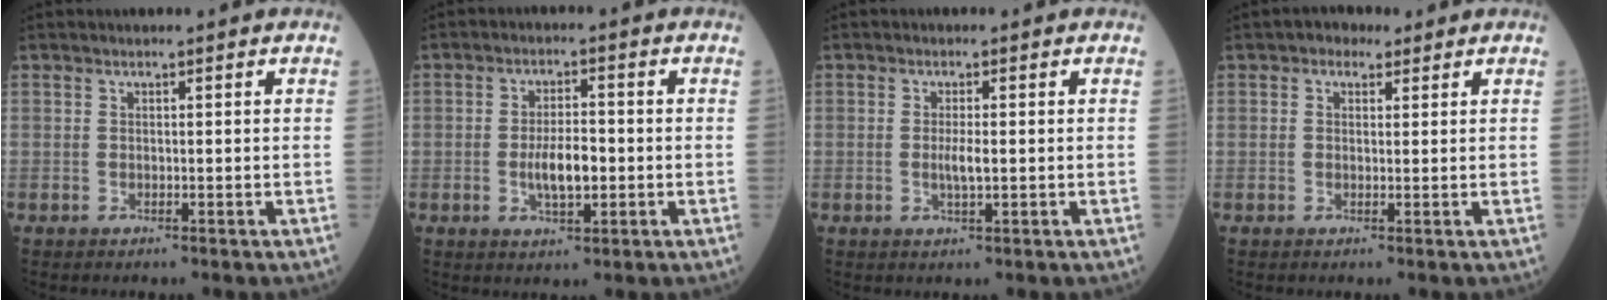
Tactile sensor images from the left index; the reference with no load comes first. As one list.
[{"total": 5.5, "force": [-1.0, 1.9, 5.0], "torque": [-0.097, 0.001, -0.017]}, {"total": 2.2, "force": [-0.1, 0.2, 2.2], "torque": [-0.047, -0.003, -0.001]}, {"total": 2.3, "force": [1.3, 1.6, 0.9], "torque": [-0.016, 0.011, 0.017]}]